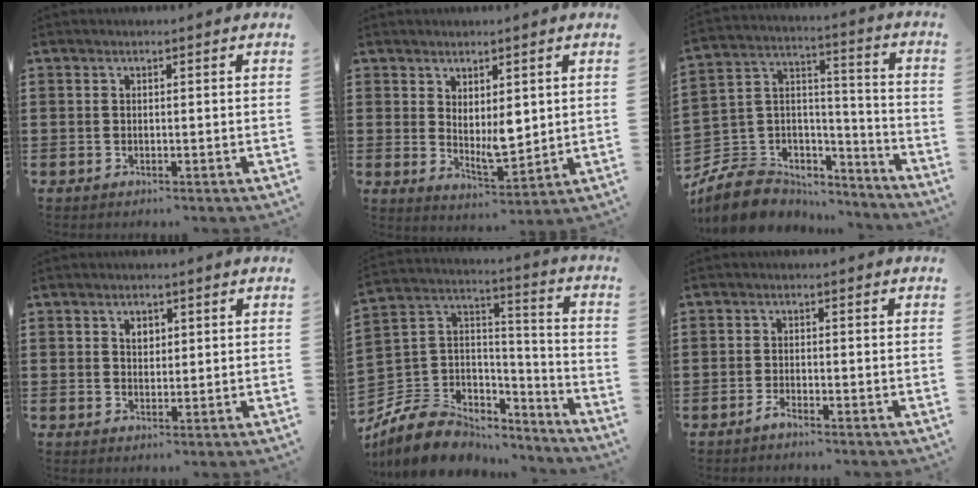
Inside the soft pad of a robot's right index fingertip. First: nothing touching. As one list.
[{"total": 4.5, "force": [2.3, 2.1, 3.2], "torque": [-0.052, -0.013, 0.040]}, {"total": 8.6, "force": [-6.0, 5.9, 1.7], "torque": [-0.063, 0.012, -0.112]}, {"total": 1.9, "force": [0.9, 1.4, 1.1], "torque": [-0.017, 0.004, 0.014]}, {"total": 9.6, "force": [-6.4, 6.7, 2.6], "torque": [-0.081, 0.009, -0.120]}, {"total": 1.3, "force": [-1.1, 0.1, 0.6], "torque": [-0.014, -0.003, -0.020]}]